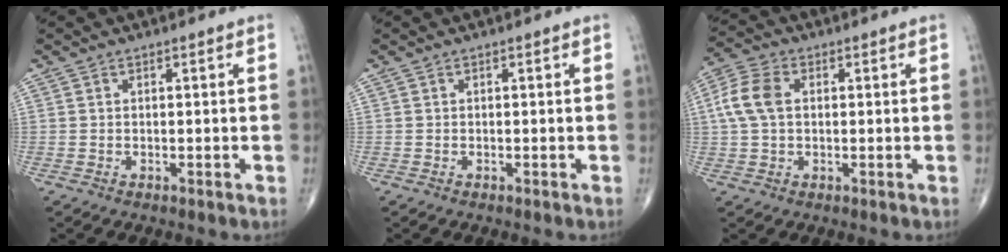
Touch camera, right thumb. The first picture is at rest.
{"total": 0.0}
{"total": 7.6, "force": [1.1, 4.9, 5.7], "torque": [-0.134, 0.018, 0.019]}